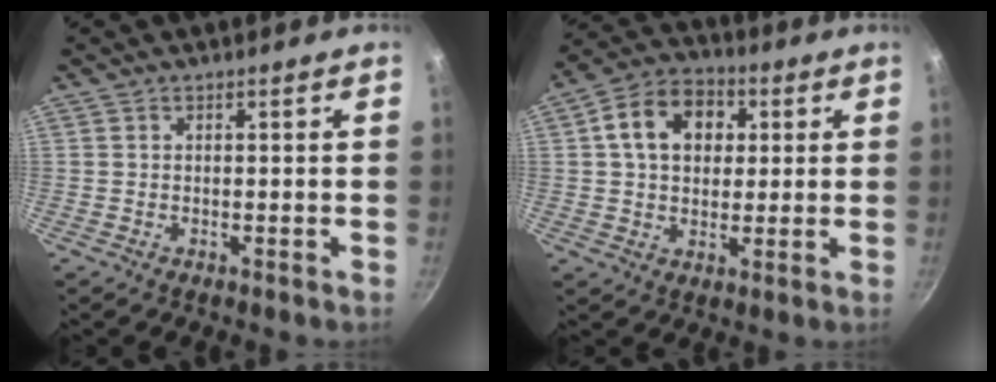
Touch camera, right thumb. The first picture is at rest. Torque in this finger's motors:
{"motor_torque": [0.05, 2.74, 1.37, 0.11, 0.07]}